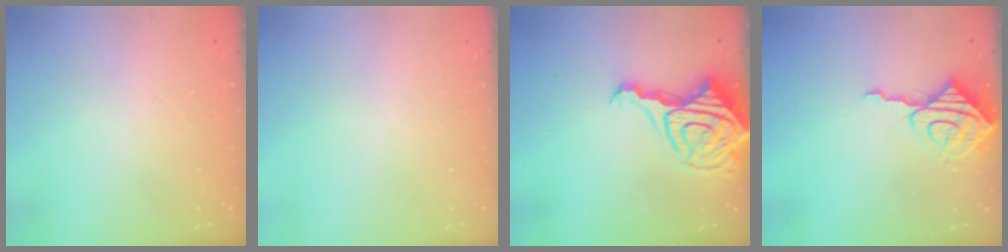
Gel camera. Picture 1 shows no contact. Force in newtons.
{"total": 0.0}
{"total": 14.2, "press": 14.2, "slide": 1.4}
{"total": 9.0, "press": 8.9, "slide": 0.8}